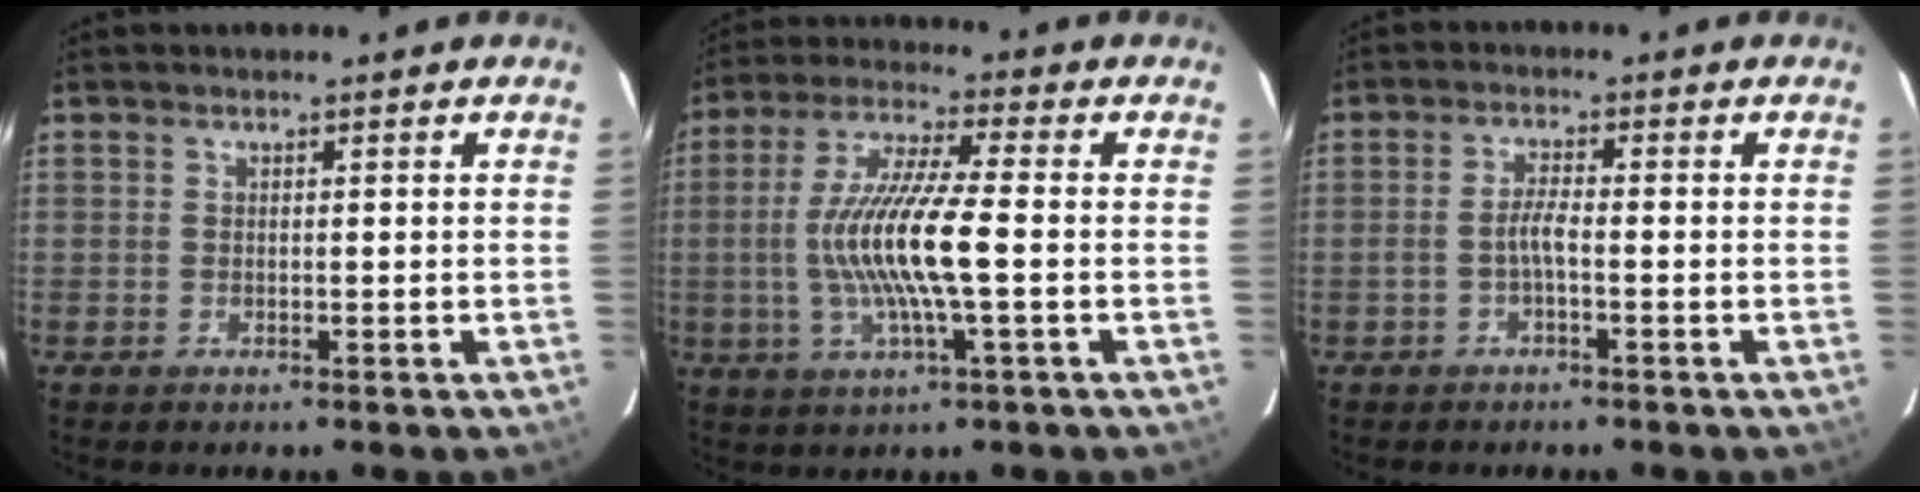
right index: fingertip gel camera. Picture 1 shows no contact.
{"total": 13.6, "force": [-1.7, 1.2, 13.4], "torque": [-0.261, -0.001, -0.032]}
{"total": 2.5, "force": [-1.2, 0.2, 2.2], "torque": [-0.047, 0.005, -0.023]}